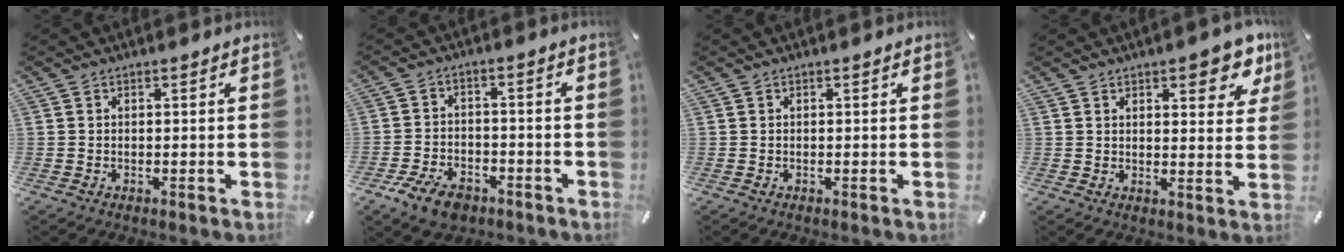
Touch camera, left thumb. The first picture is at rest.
{"total": 7.5, "force": [-4.5, 4.5, 4.0], "torque": [-0.083, 0.022, -0.084]}
{"total": 0.0}
{"total": 8.5, "force": [5.4, 3.5, 5.5], "torque": [-0.062, -0.029, 0.088]}